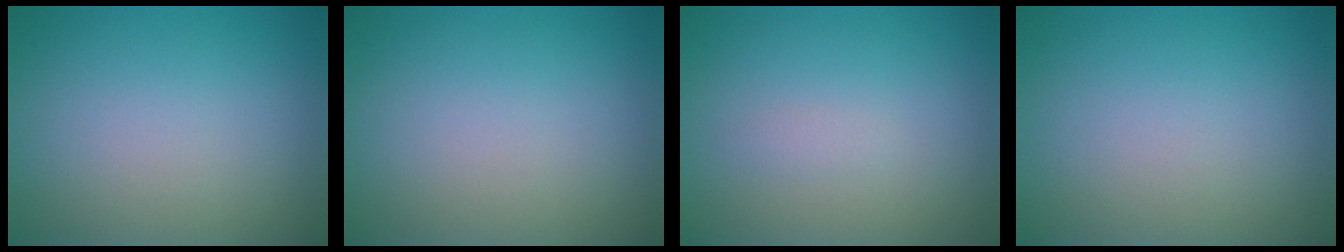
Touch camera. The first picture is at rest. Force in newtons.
{"total": 0.0}
{"total": 0.6, "press": 0.6, "slide": 0.0}
{"total": 0.0}